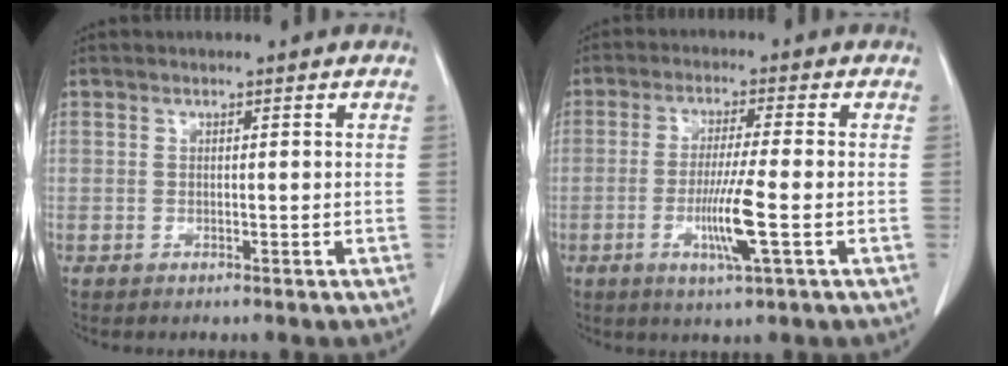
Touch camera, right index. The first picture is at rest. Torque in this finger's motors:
{"motor_torque": [1.34, 0.03, 0.68, 0.11]}